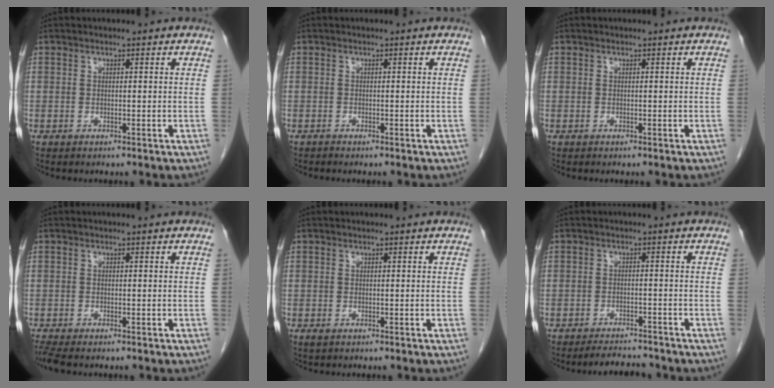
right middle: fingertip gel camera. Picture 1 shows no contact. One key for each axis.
{"total": 0.0}
{"total": 0.0}
{"total": 2.3, "fx": -2.0, "fy": 0.3, "fz": 1.2, "tx": -0.028, "ty": -0.009, "tz": -0.037}
{"total": 0.5, "fx": -0.2, "fy": 0.3, "fz": 0.4, "tx": -0.008, "ty": -0.002, "tz": 0.000}
{"total": 4.2, "fx": -4.1, "fy": 0.7, "fz": 0.8, "tx": -0.015, "ty": -0.012, "tz": -0.064}